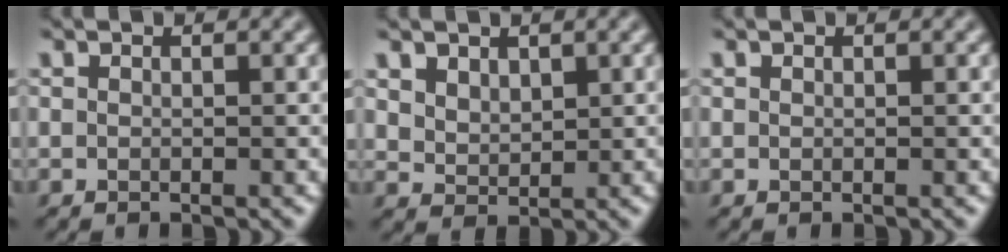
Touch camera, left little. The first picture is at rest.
{"total": 2.6, "force": [1.4, 1.8, 1.3], "torque": [-0.037, -0.005, 0.035]}
{"total": 0.0}